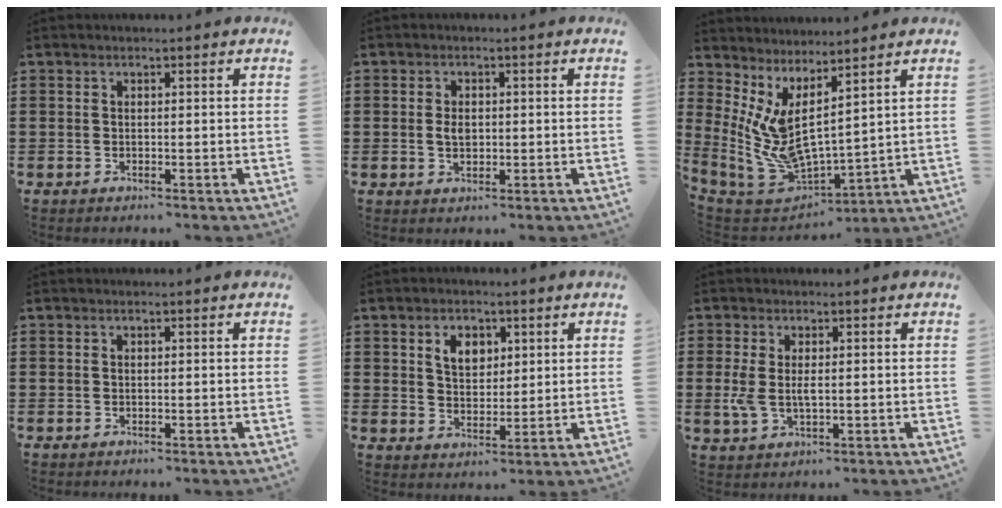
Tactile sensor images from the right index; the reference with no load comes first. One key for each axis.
{"total": 2.4, "fx": 0.0, "fy": 1.6, "fz": 1.9, "tx": -0.037, "ty": 0.005, "tz": -0.001}
{"total": 6.0, "fx": 1.6, "fy": 2.5, "fz": 5.2, "tx": -0.150, "ty": -0.070, "tz": 0.024}
{"total": 0.0}
{"total": 4.3, "fx": 1.7, "fy": 3.0, "fz": 2.5, "tx": -0.052, "ty": 0.008, "tz": 0.027}
{"total": 4.0, "fx": 0.1, "fy": 1.8, "fz": 3.5, "tx": -0.090, "ty": -0.003, "tz": -0.006}